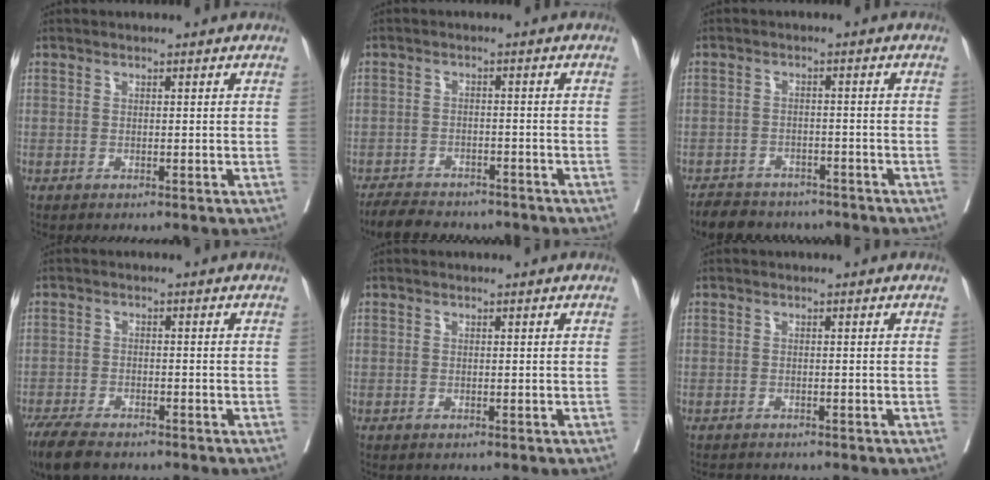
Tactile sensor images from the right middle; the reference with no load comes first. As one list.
[{"total": 9.0, "force": [-8.0, 2.8, 3.0], "torque": [-0.047, -0.005, -0.115]}, {"total": 8.2, "force": [-7.1, 3.5, 2.0], "torque": [-0.031, -0.001, -0.102]}, {"total": 6.8, "force": [-5.4, 2.1, 3.5], "torque": [-0.061, -0.014, -0.093]}, {"total": 0.0}, {"total": 2.8, "force": [-2.6, 0.4, 0.8], "torque": [-0.010, -0.007, -0.039]}]